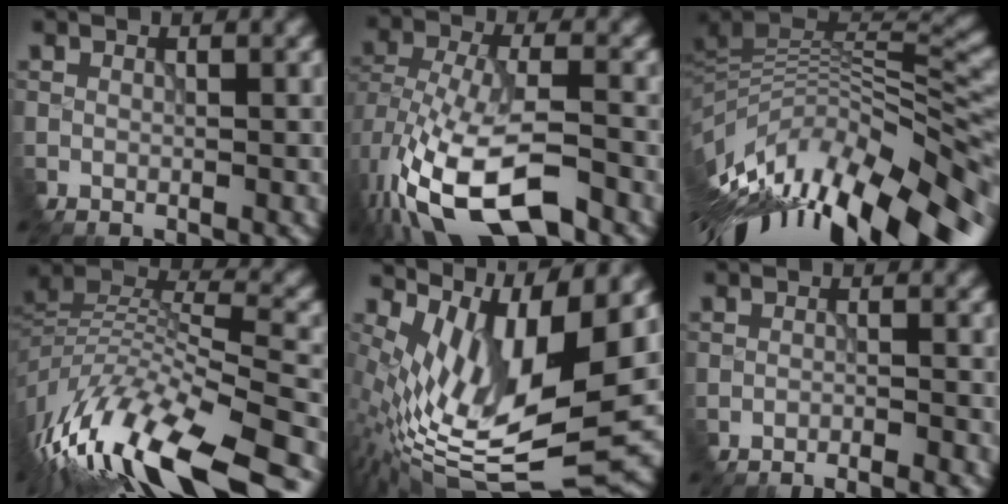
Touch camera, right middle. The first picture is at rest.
{"total": 10.1, "force": [-4.3, 4.7, 7.9], "torque": [-0.186, -0.015, -0.079]}
{"total": 14.5, "force": [-6.9, 5.4, 11.6], "torque": [-0.221, -0.002, -0.109]}
{"total": 13.7, "force": [-8.1, 4.4, 10.2], "torque": [-0.244, 0.008, -0.145]}
{"total": 12.3, "force": [3.9, 4.0, 10.9], "torque": [-0.232, -0.012, 0.084]}
{"total": 4.6, "force": [-4.6, 0.4, 0.3], "torque": [-0.011, 0.005, -0.062]}